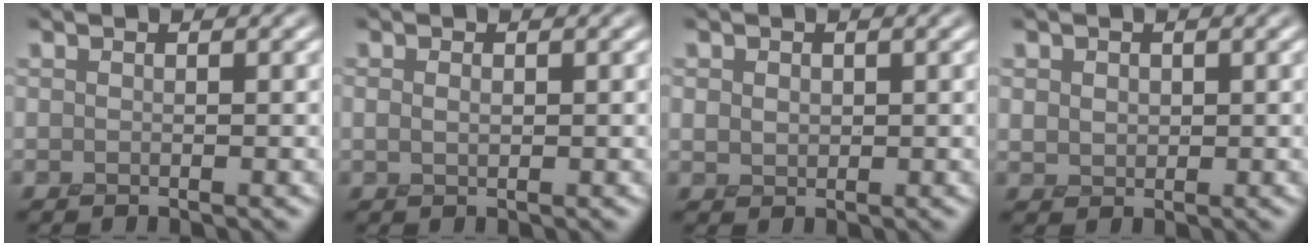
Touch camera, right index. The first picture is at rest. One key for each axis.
{"total": 0.6, "fx": 0.1, "fy": 0.3, "fz": 0.5, "tx": -0.011, "ty": -0.002, "tz": 0.006}
{"total": 1.3, "fx": 0.4, "fy": 1.1, "fz": 0.5, "tx": -0.013, "ty": -0.004, "tz": 0.009}
{"total": 1.7, "fx": 0.4, "fy": 1.5, "fz": 0.8, "tx": -0.020, "ty": -0.003, "tz": 0.009}